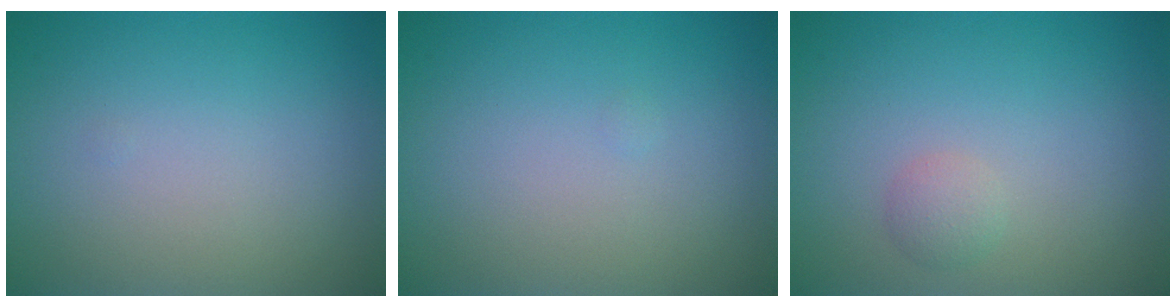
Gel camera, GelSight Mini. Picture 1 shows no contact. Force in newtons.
{"total": 0.0}
{"total": 1.2, "press": 1.2, "slide": 0.1}